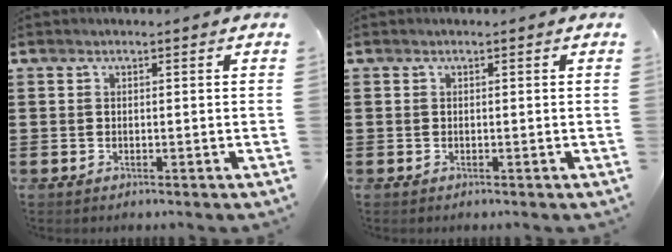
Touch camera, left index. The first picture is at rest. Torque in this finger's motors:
{"motor_torque": [0.00, 0.00, 0.00, 0.00]}